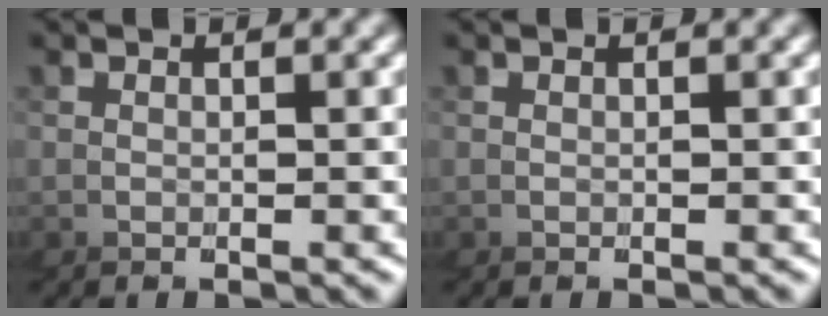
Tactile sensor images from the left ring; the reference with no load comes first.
{"total": 0.0}